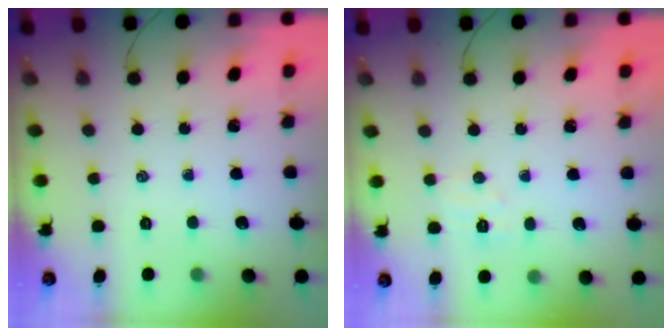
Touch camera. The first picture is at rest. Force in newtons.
{"total": 5.0, "press": 4.9, "slide": 1.0}